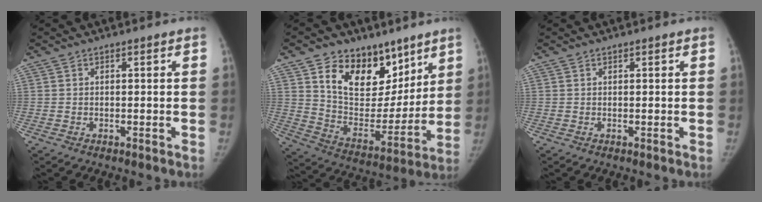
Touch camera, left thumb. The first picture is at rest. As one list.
[{"total": 18.5, "force": [11.0, 11.8, 9.0], "torque": [-0.089, -0.067, 0.194]}, {"total": 0.0}]